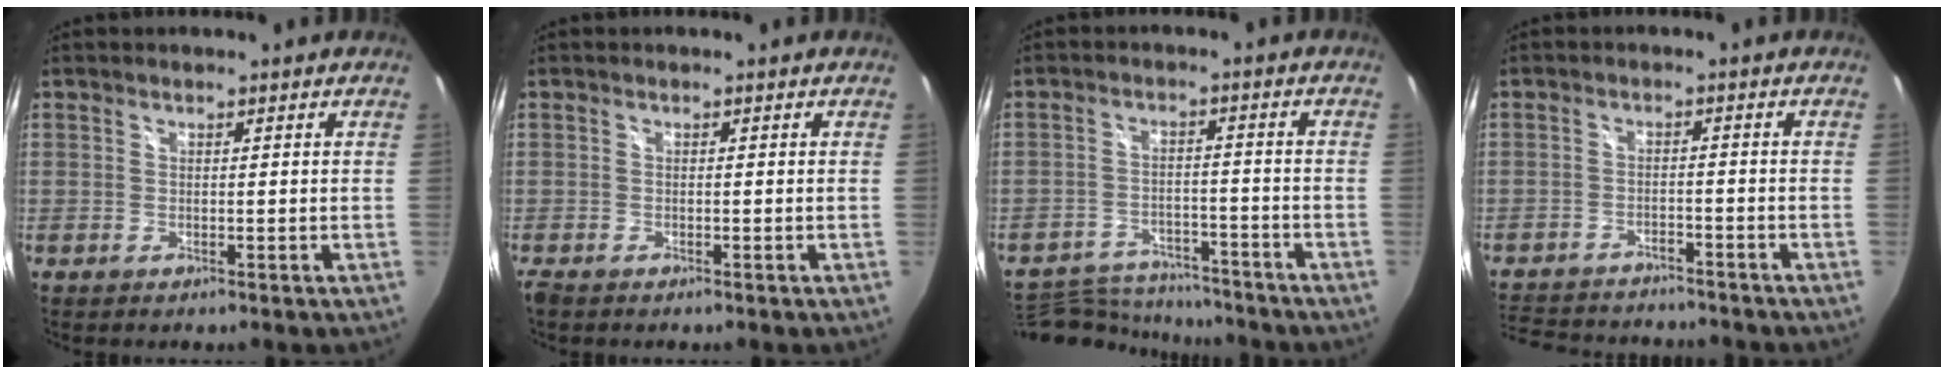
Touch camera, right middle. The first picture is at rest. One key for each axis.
{"total": 1.4, "fx": -1.1, "fy": 0.6, "fz": 0.6, "tx": -0.014, "ty": -0.006, "tz": -0.022}
{"total": 15.6, "fx": -13.7, "fy": 5.5, "fz": 5.1, "tx": -0.132, "ty": 0.010, "tz": -0.199}
{"total": 14.0, "fx": -12.2, "fy": 4.7, "fz": 5.1, "tx": -0.124, "ty": 0.002, "tz": -0.179}